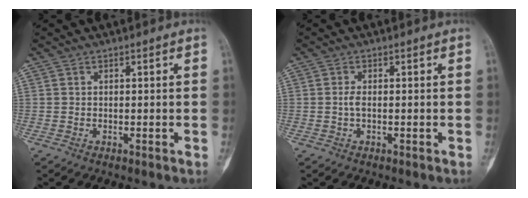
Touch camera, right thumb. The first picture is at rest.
{"total": 1.1, "force": [-0.1, 0.2, 1.1], "torque": [-0.028, -0.002, -0.005]}